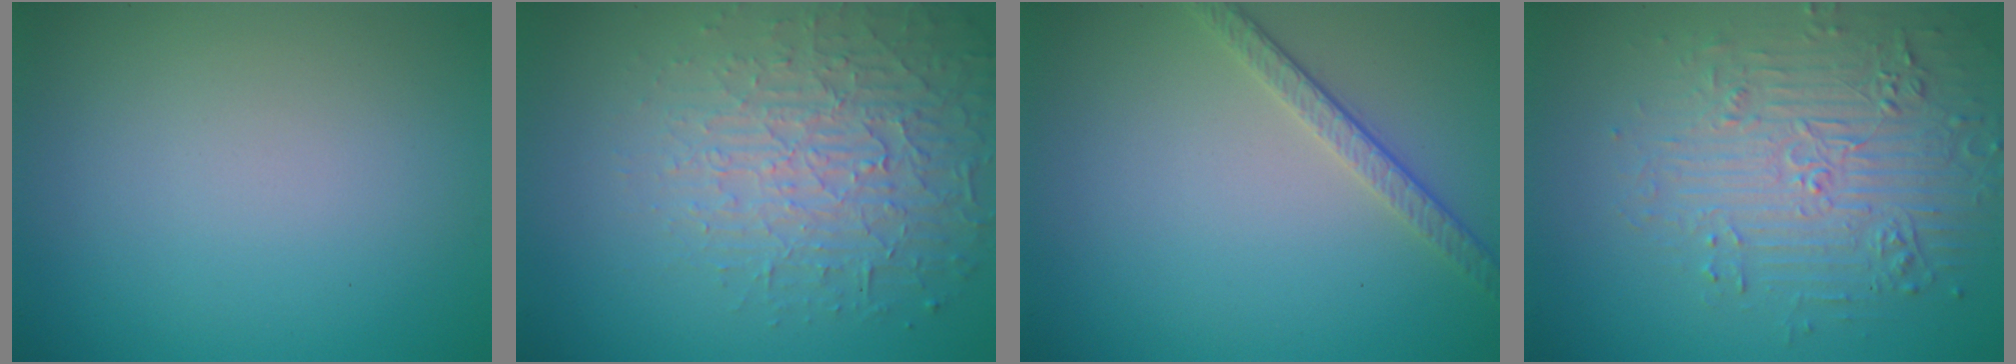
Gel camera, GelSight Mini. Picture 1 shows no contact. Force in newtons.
{"total": 4.6, "press": 4.0, "slide": 2.3}
{"total": 2.5, "press": 2.1, "slide": 1.4}
{"total": 4.8, "press": 4.2, "slide": 2.2}